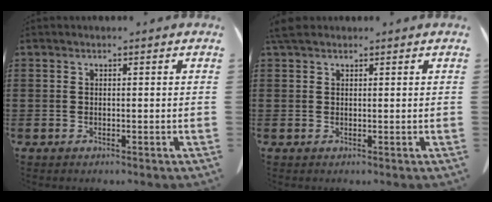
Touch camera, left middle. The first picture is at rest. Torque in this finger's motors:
{"motor_torque": [0.49, 0.36, -0.04, -0.05]}